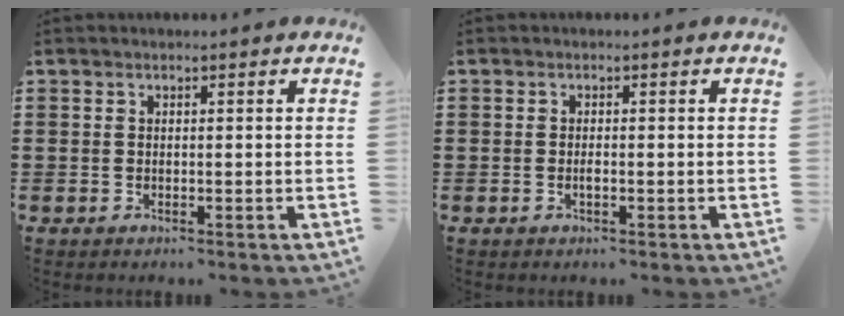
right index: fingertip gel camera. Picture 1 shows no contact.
{"total": 0.8, "force": [-0.3, 0.2, 0.7], "torque": [-0.014, -0.003, -0.004]}